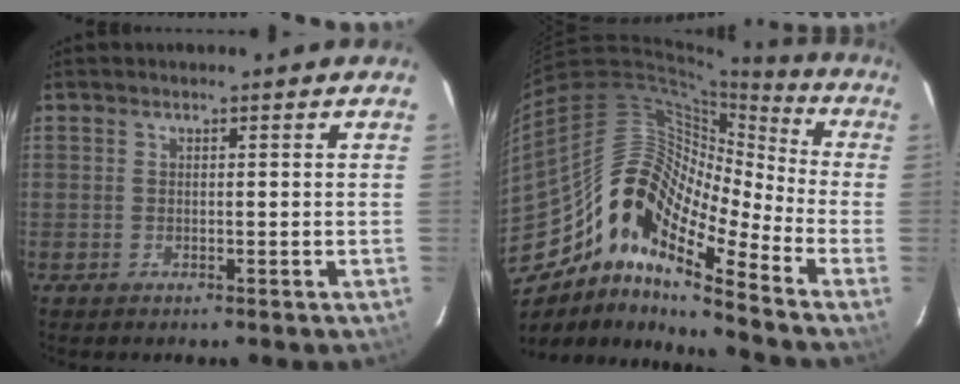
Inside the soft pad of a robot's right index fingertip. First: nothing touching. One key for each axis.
{"total": 15.3, "fx": -10.0, "fy": 4.9, "fz": 10.4, "tx": -0.161, "ty": 0.008, "tz": -0.208}